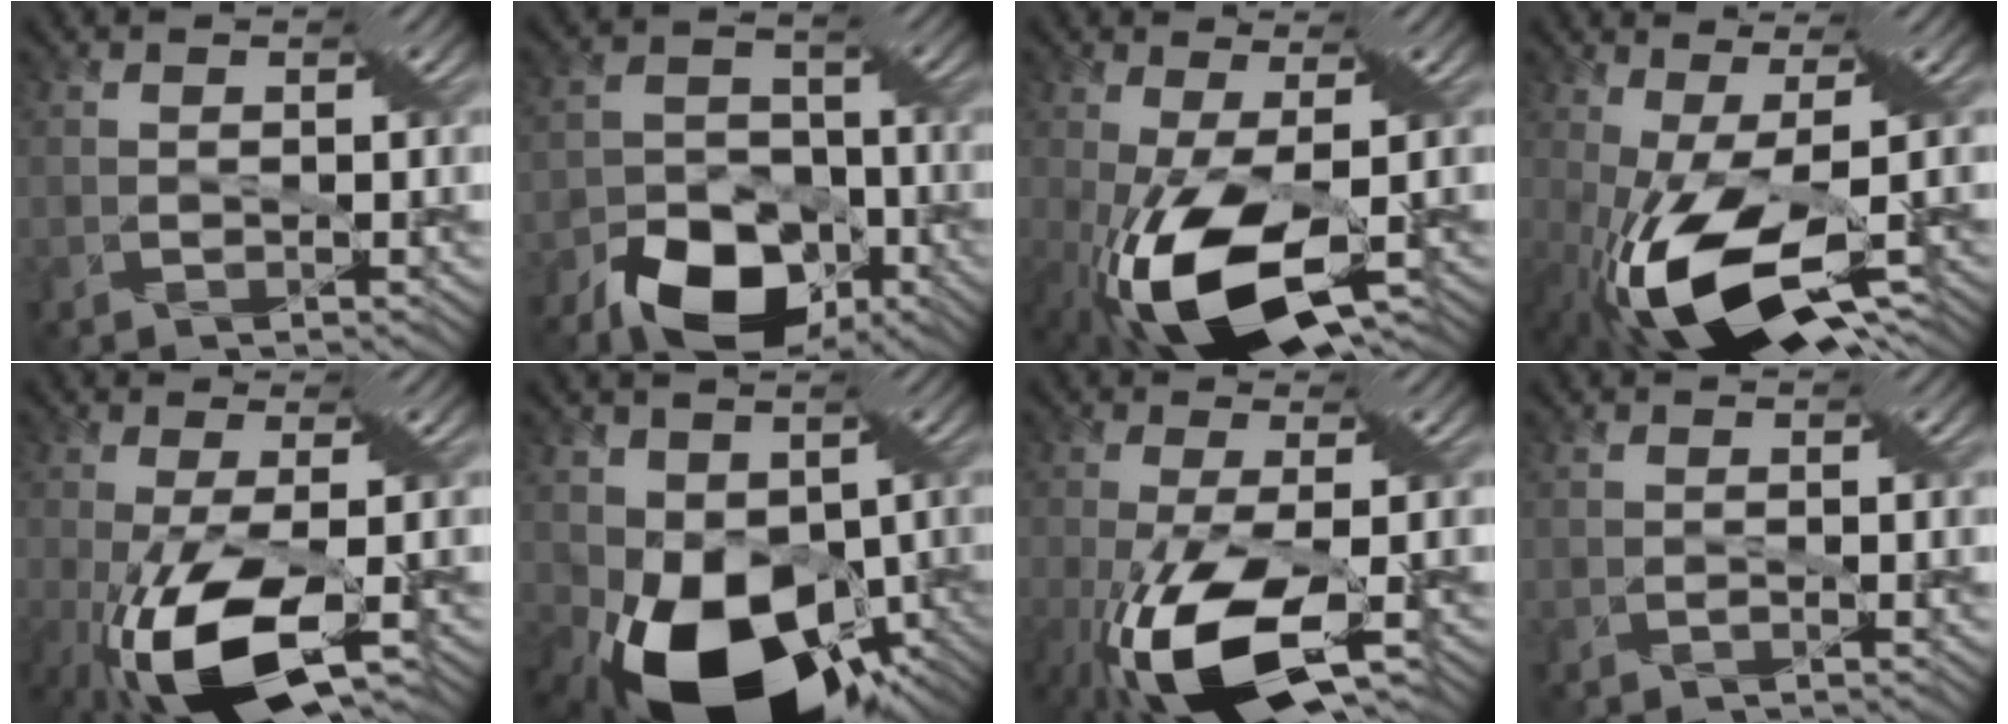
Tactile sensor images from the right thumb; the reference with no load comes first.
{"total": 13.7, "force": [-8.5, 7.8, 7.4], "torque": [-0.142, -0.026, -0.157]}
{"total": 12.1, "force": [-4.2, 4.9, 10.2], "torque": [-0.221, -0.037, -0.070]}
{"total": 13.0, "force": [-4.9, 4.5, 11.2], "torque": [-0.223, -0.023, -0.080]}
{"total": 11.0, "force": [-4.3, 3.8, 9.4], "torque": [-0.201, -0.038, -0.070]}
{"total": 14.5, "force": [-3.2, 10.0, 10.0], "torque": [-0.170, -0.045, -0.046]}
{"total": 12.4, "force": [-5.3, 4.3, 10.3], "torque": [-0.223, -0.038, -0.088]}
{"total": 0.0}